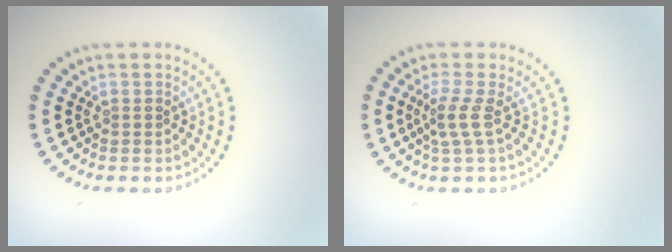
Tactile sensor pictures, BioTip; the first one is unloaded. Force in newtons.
{"total": 2.0, "press": 1.3, "slide": 1.5}